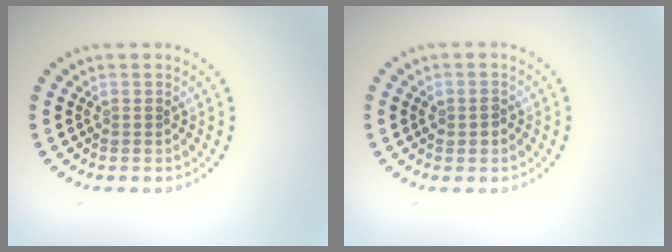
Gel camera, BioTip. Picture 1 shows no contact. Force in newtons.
{"total": 1.2, "press": 1.2, "slide": 0.1}